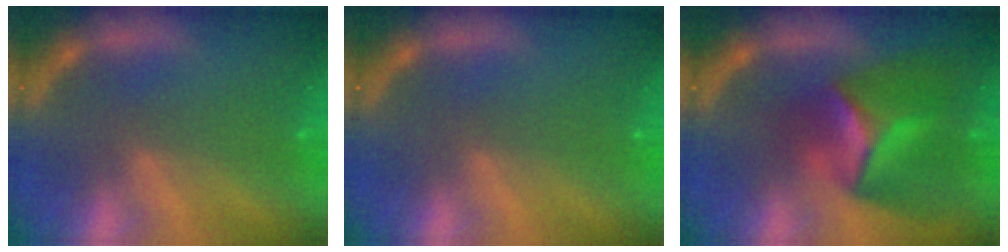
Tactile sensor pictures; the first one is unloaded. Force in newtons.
{"total": 0.0}
{"total": 8.4}